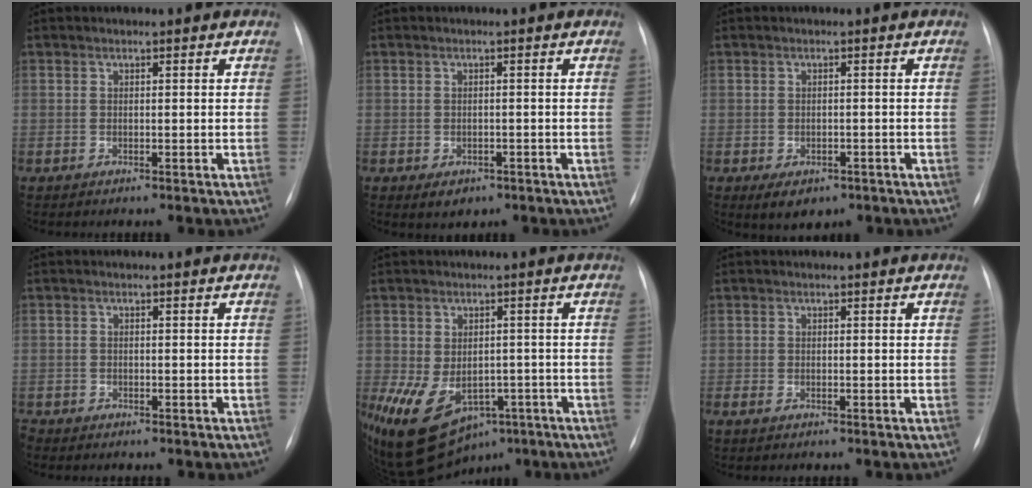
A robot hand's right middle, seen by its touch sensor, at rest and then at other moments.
{"total": 2.6, "force": [-1.4, 1.8, 1.2], "torque": [-0.012, 0.001, -0.007]}
{"total": 4.5, "force": [-2.6, 2.8, 2.4], "torque": [-0.032, -0.003, -0.027]}
{"total": 8.7, "force": [-8.6, 1.6, 0.1], "torque": [-0.014, 0.013, -0.173]}
{"total": 15.9, "force": [-7.7, 10.3, 9.3], "torque": [-0.191, -0.003, -0.103]}
{"total": 1.4, "force": [-1.0, 0.5, 0.9], "torque": [-0.016, -0.002, -0.010]}